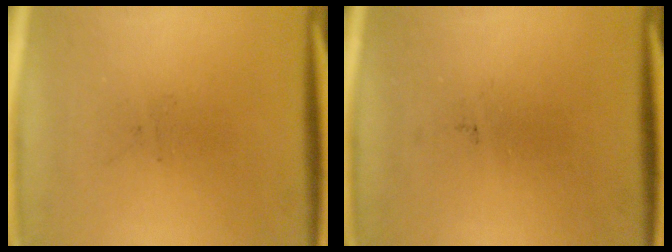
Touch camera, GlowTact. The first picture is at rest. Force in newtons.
{"total": 0.0}